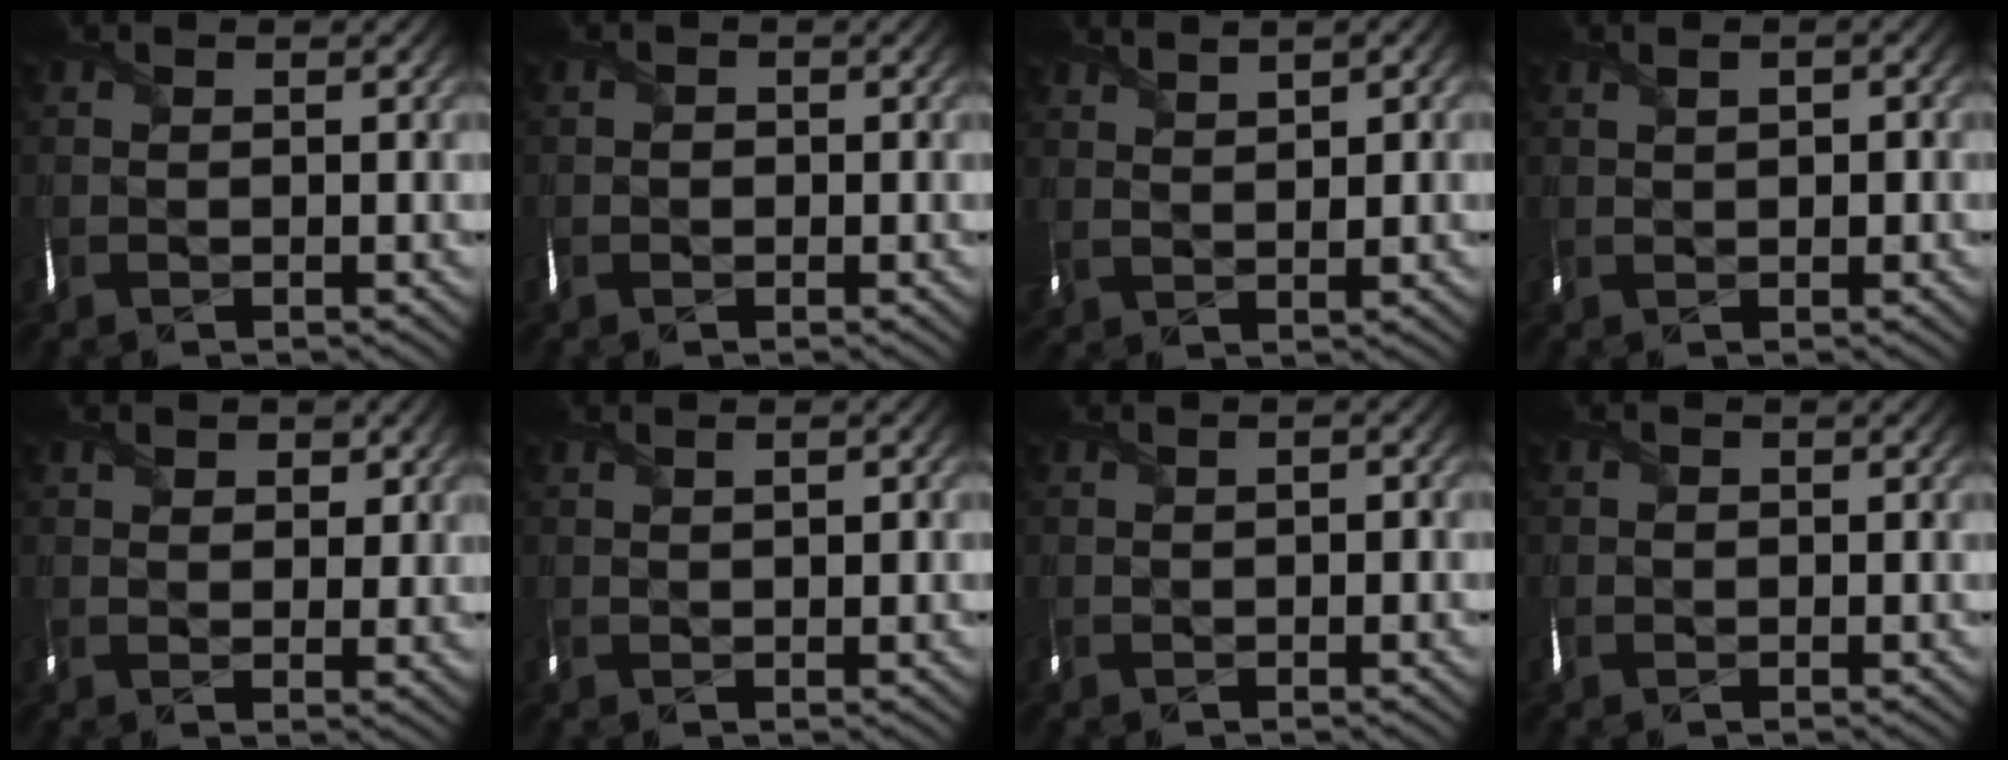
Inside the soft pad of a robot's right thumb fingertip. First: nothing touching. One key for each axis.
{"total": 0.8, "fx": -0.3, "fy": 0.7, "fz": 0.2, "tx": -0.002, "ty": -0.003, "tz": -0.007}
{"total": 4.0, "fx": 2.3, "fy": 1.8, "fz": 2.7, "tx": -0.057, "ty": 0.002, "tz": 0.049}
{"total": 1.9, "fx": 0.5, "fy": 1.0, "fz": 1.5, "tx": -0.027, "ty": 0.004, "tz": 0.011}
{"total": 2.6, "fx": 1.4, "fy": 1.8, "fz": 1.1, "tx": -0.023, "ty": -0.006, "tz": 0.026}
{"total": 1.5, "fx": 0.5, "fy": 0.5, "fz": 1.4, "tx": -0.026, "ty": 0.005, "tz": 0.010}
{"total": 1.4, "fx": -0.1, "fy": 0.8, "fz": 1.1, "tx": -0.020, "ty": 0.002, "tz": -0.001}
{"total": 0.5, "fx": 0.0, "fy": 0.5, "fz": 0.2, "tx": -0.002, "ty": -0.003, "tz": -0.002}